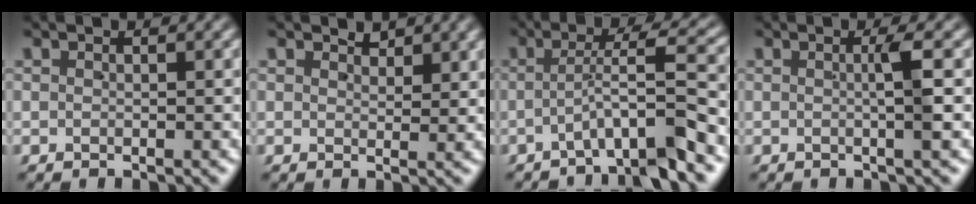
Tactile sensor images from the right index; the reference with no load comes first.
{"total": 1.5, "force": [1.3, 0.6, 0.5], "torque": [0.000, -0.007, 0.024]}
{"total": 4.7, "force": [-2.3, -0.2, 4.1], "torque": [-0.049, 0.016, -0.040]}
{"total": 2.2, "force": [0.1, -0.2, 2.2], "torque": [-0.031, 0.004, 0.001]}